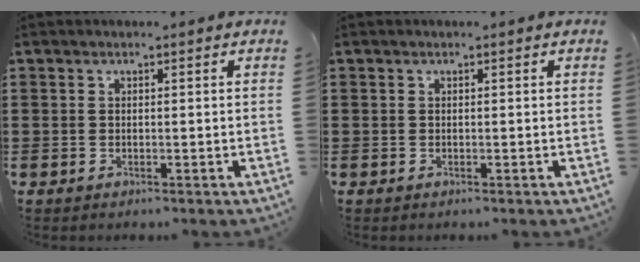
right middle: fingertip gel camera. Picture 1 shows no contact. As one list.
[{"total": 0.0}]